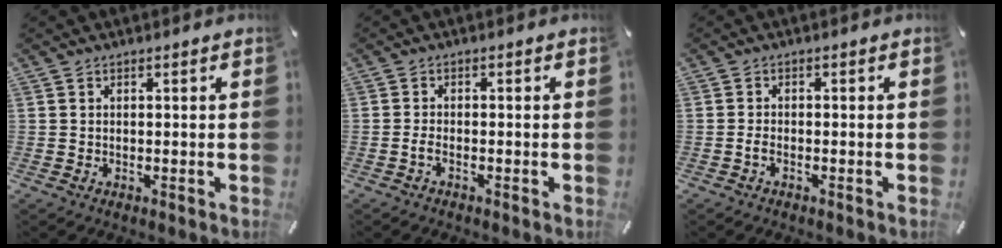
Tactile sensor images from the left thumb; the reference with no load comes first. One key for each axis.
{"total": 1.7, "fx": -1.1, "fy": 0.5, "fz": 1.3, "tx": -0.023, "ty": 0.003, "tz": -0.019}
{"total": 1.5, "fx": -0.9, "fy": 0.5, "fz": 1.0, "tx": -0.018, "ty": 0.002, "tz": -0.017}